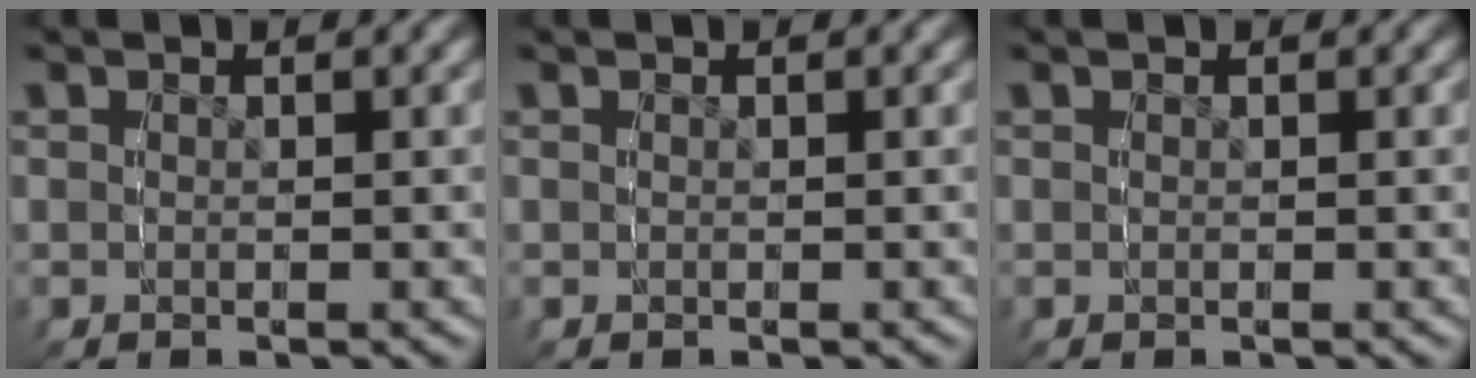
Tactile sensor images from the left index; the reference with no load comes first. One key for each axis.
{"total": 0.0}
{"total": 0.0}